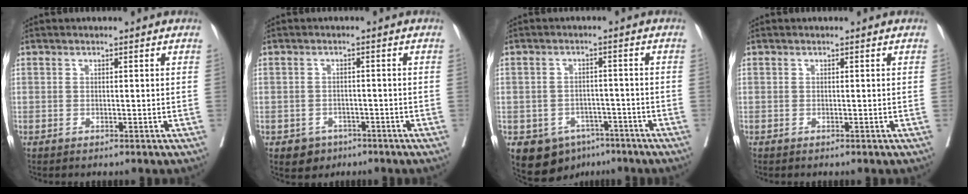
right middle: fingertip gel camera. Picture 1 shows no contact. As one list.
[{"total": 3.4, "force": [-2.0, 2.7, 0.5], "torque": [-0.006, 0.009, -0.026]}, {"total": 7.8, "force": [-5.0, 5.4, 2.8], "torque": [-0.034, 0.011, -0.066]}, {"total": 0.0}]